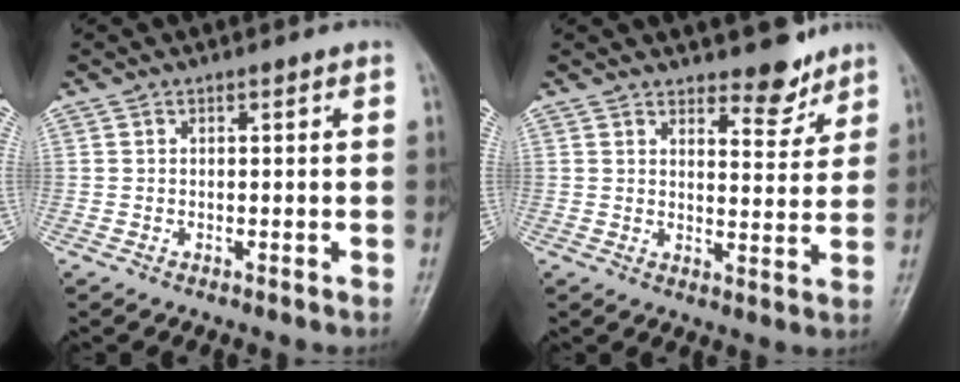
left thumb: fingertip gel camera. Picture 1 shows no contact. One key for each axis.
{"total": 6.2, "fx": 5.1, "fy": 2.3, "fz": 2.7, "tx": -0.013, "ty": -0.041, "tz": 0.076}